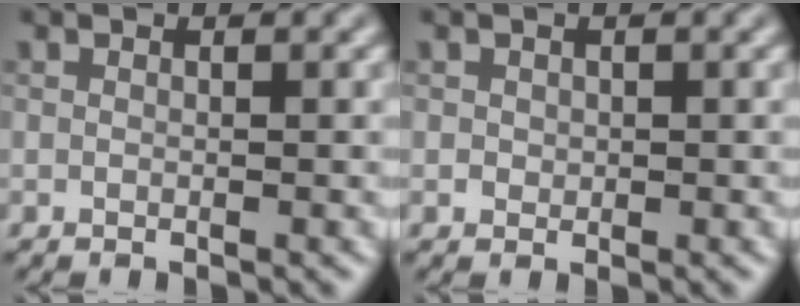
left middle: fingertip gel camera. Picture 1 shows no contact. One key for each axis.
{"total": 0.6, "fx": 0.1, "fy": 0.6, "fz": 0.1, "tx": 0.000, "ty": -0.004, "tz": 0.002}